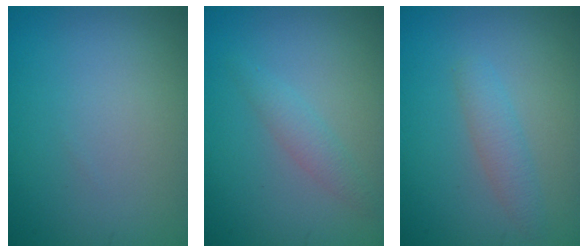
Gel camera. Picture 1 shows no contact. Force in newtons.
{"total": 1.6, "press": 1.6, "slide": 0.2}
{"total": 1.9, "press": 1.9, "slide": 0.1}